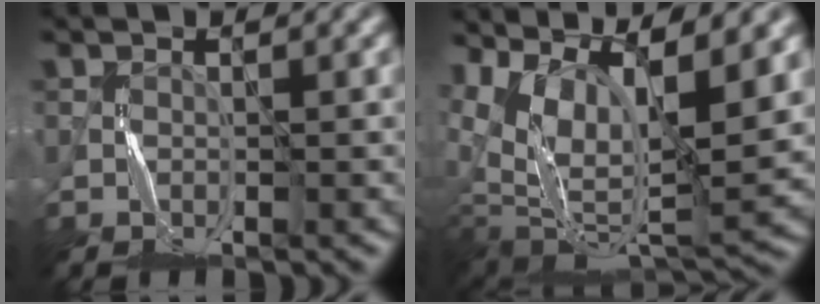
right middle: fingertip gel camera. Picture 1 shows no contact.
{"total": 10.7, "force": [4.9, 4.9, 8.2], "torque": [-0.163, 0.004, 0.105]}